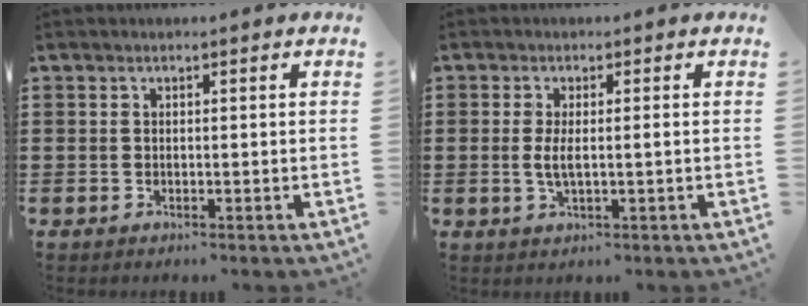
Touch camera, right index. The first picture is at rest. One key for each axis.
{"total": 3.2, "fx": 0.0, "fy": 0.4, "fz": 3.1, "tx": -0.072, "ty": -0.010, "tz": -0.005}